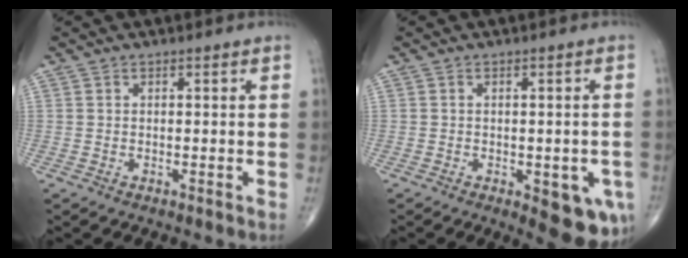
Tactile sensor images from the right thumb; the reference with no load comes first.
{"total": 9.3, "force": [-3.3, 3.8, 7.9], "torque": [-0.073, -0.002, -0.032]}